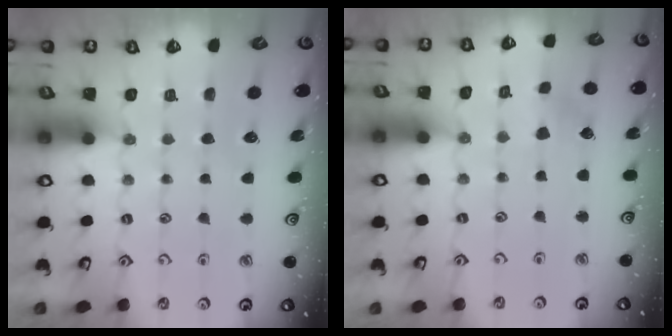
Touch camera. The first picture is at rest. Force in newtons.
{"total": 2.9, "press": 2.9, "slide": 0.2}